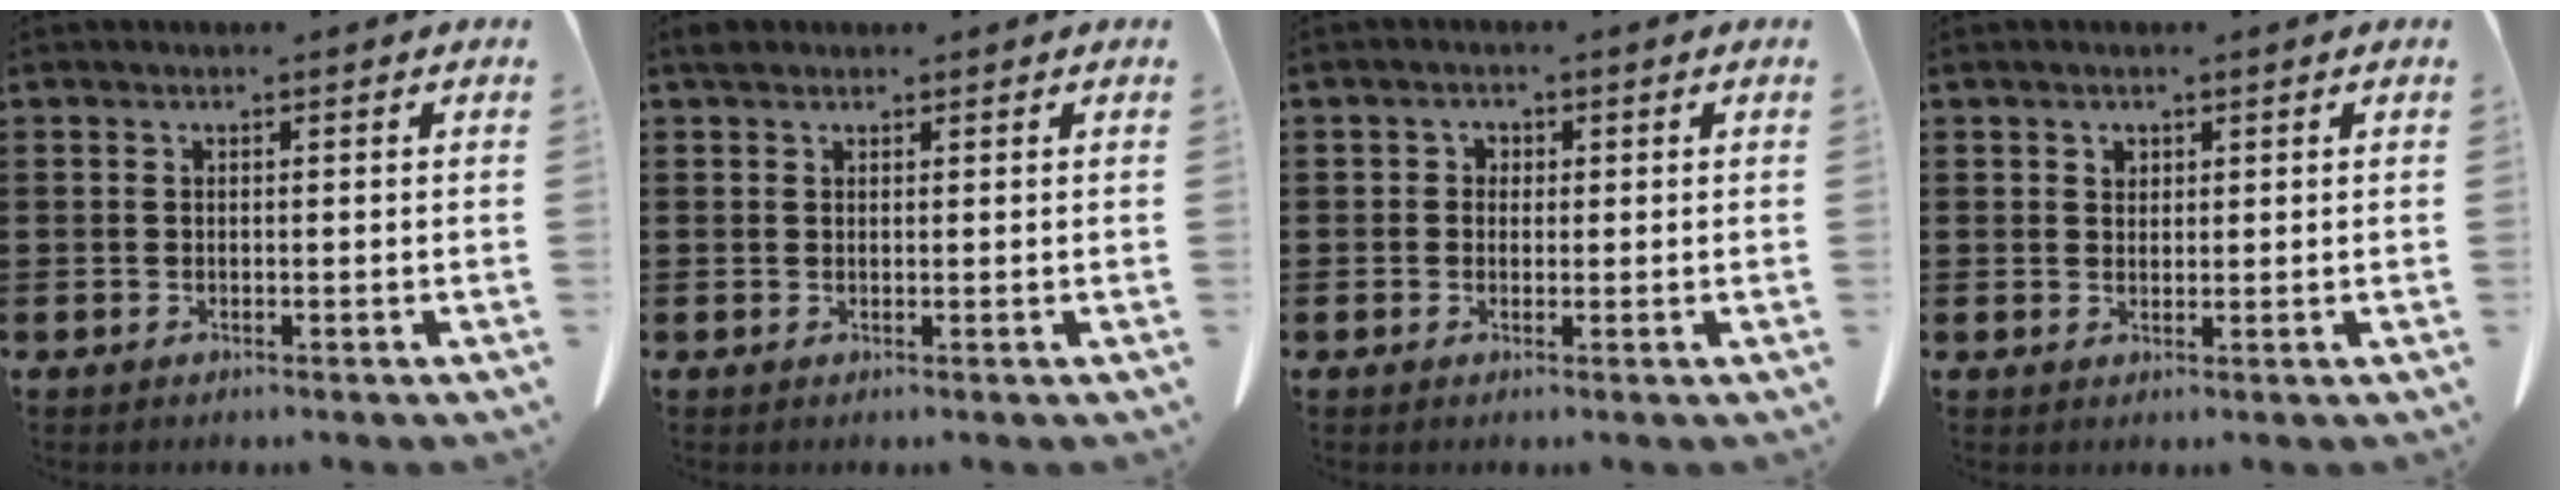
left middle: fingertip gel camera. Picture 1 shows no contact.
{"total": 1.3, "force": [1.0, 0.7, 0.5], "torque": [-0.004, 0.001, 0.017]}
{"total": 1.2, "force": [-0.1, 1.1, 0.4], "torque": [-0.011, 0.007, -0.003]}
{"total": 1.3, "force": [1.0, 0.8, 0.3], "torque": [0.001, -0.002, 0.019]}